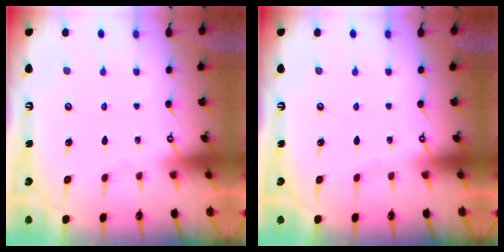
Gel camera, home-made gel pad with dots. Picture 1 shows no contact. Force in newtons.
{"total": 0.0}